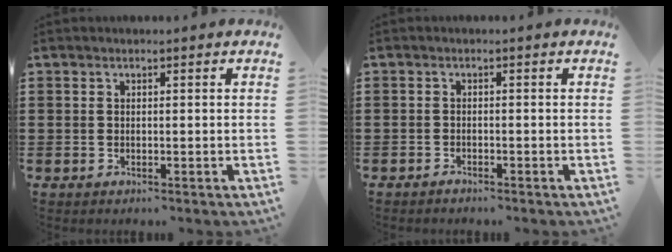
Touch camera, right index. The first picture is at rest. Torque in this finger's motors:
{"motor_torque": [-0.28, 0.38, -0.16, -0.17]}